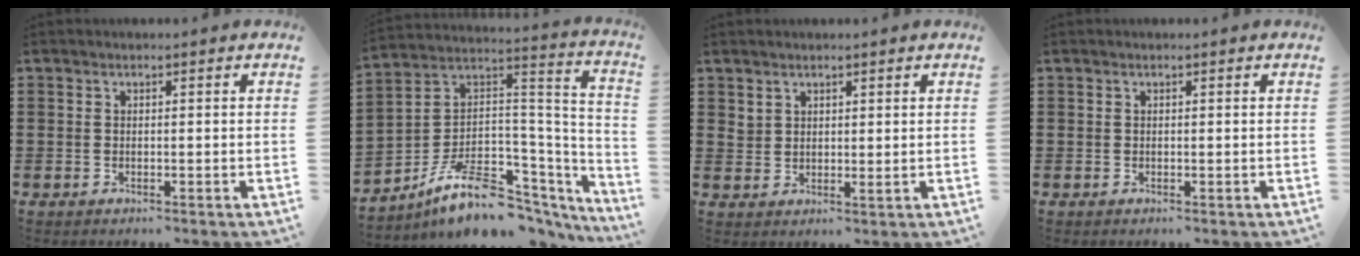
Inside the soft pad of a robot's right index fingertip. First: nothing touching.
{"total": 12.5, "force": [-7.1, 6.5, 8.0], "torque": [-0.162, 0.016, -0.122]}
{"total": 2.1, "force": [1.9, 0.9, 0.4], "torque": [-0.012, 0.001, 0.038]}
{"total": 0.0}